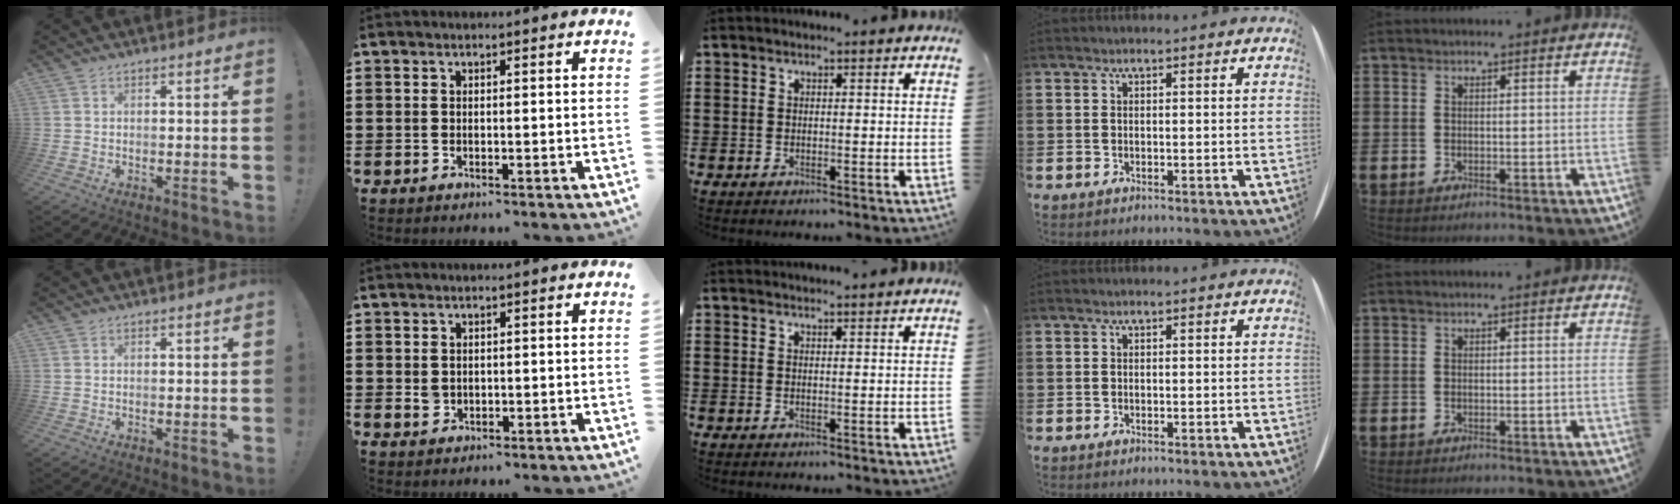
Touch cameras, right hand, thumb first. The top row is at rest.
{"index": {"total": 1.4, "force": [0.2, 1.2, 0.6], "torque": [-0.014, 0.007, 0.003]}, "middle": {"total": 1.4, "force": [1.4, 0.0, 0.2], "torque": [-0.007, 0.001, 0.027]}}